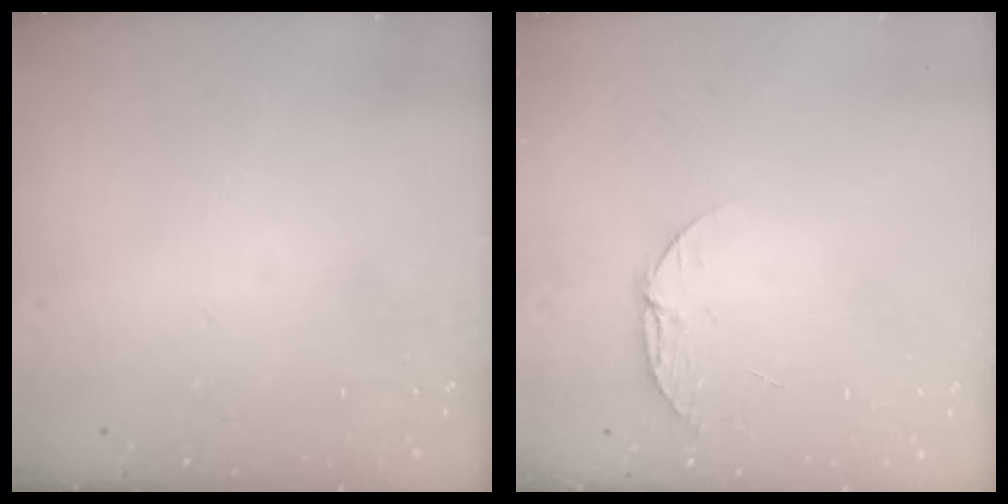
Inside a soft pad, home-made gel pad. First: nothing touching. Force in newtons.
{"total": 5.6, "press": 5.6, "slide": 0.6}